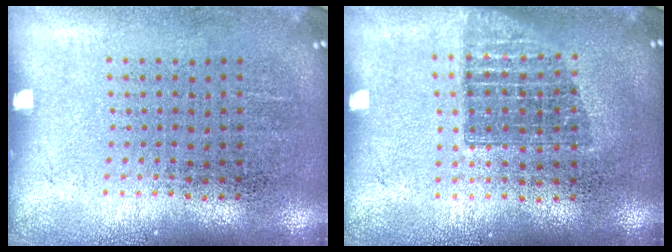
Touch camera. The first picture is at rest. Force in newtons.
{"total": 1.4, "press": 1.2, "slide": 0.8}